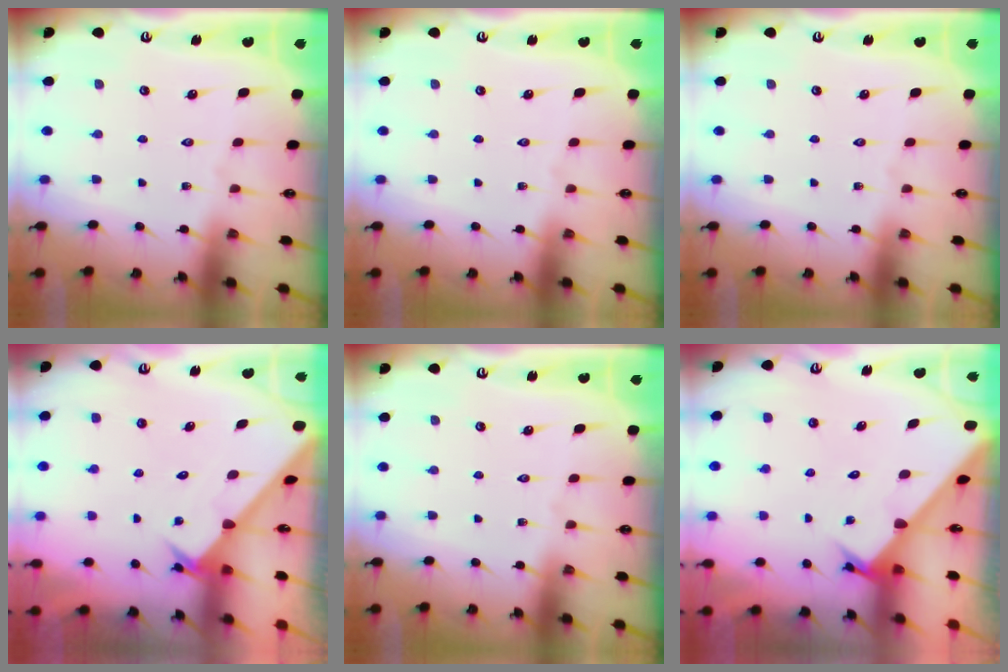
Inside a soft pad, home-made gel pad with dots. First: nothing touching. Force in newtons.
{"total": 0.0}
{"total": 0.0}
{"total": 2.5, "press": 2.5, "slide": 0.2}
{"total": 0.0}
{"total": 2.6, "press": 2.6, "slide": 0.3}